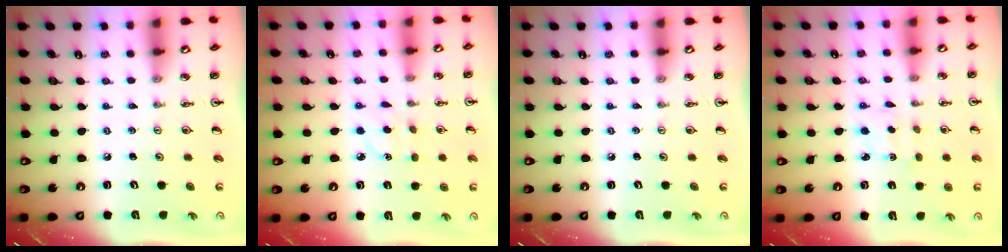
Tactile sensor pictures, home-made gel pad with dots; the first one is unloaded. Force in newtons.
{"total": 3.4, "press": 3.3, "slide": 0.7}
{"total": 0.0}
{"total": 1.7, "press": 1.5, "slide": 0.8}